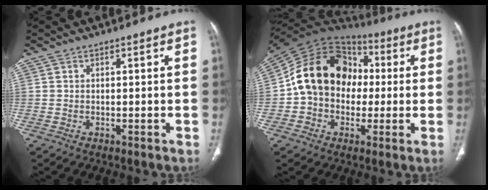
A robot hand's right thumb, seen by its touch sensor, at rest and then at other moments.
{"total": 18.4, "force": [0.4, 14.6, 11.1], "torque": [-0.170, 0.041, 0.001]}